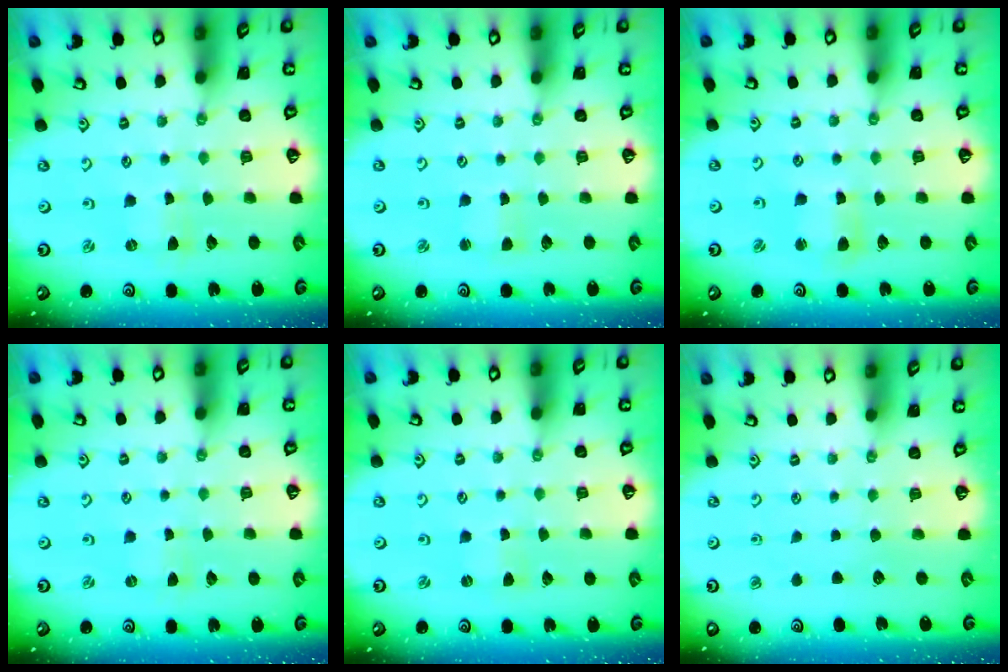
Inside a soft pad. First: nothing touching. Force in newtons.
{"total": 1.7, "press": 1.7, "slide": 0.1}
{"total": 3.4, "press": 3.3, "slide": 0.4}
{"total": 0.0}
{"total": 0.8, "press": 0.7, "slide": 0.2}
{"total": 0.0}